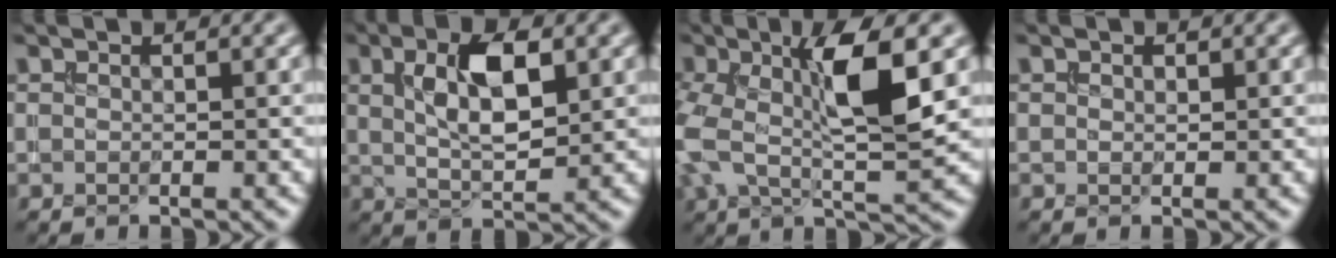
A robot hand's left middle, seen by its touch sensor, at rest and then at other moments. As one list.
[{"total": 5.9, "force": [1.5, 2.5, 5.2], "torque": [-0.098, 0.001, 0.026]}, {"total": 9.0, "force": [0.9, 3.3, 8.3], "torque": [-0.162, 0.006, 0.009]}, {"total": 0.6, "force": [0.3, 0.5, 0.2], "torque": [0.000, -0.006, 0.004]}]